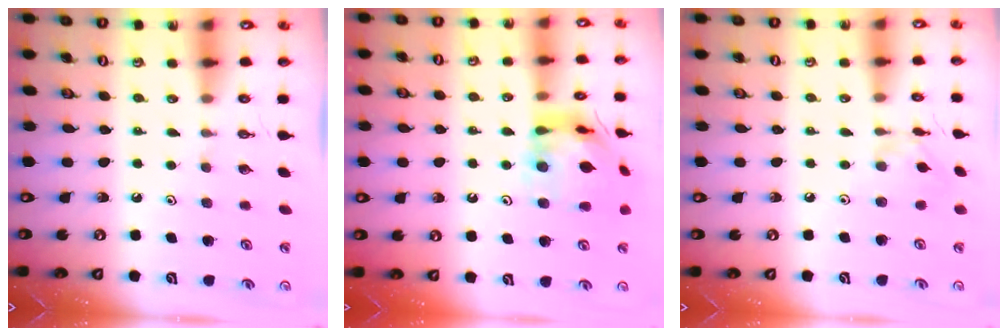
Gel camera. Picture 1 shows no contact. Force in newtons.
{"total": 15.0, "press": 14.9, "slide": 1.7}
{"total": 2.4, "press": 2.4, "slide": 0.2}